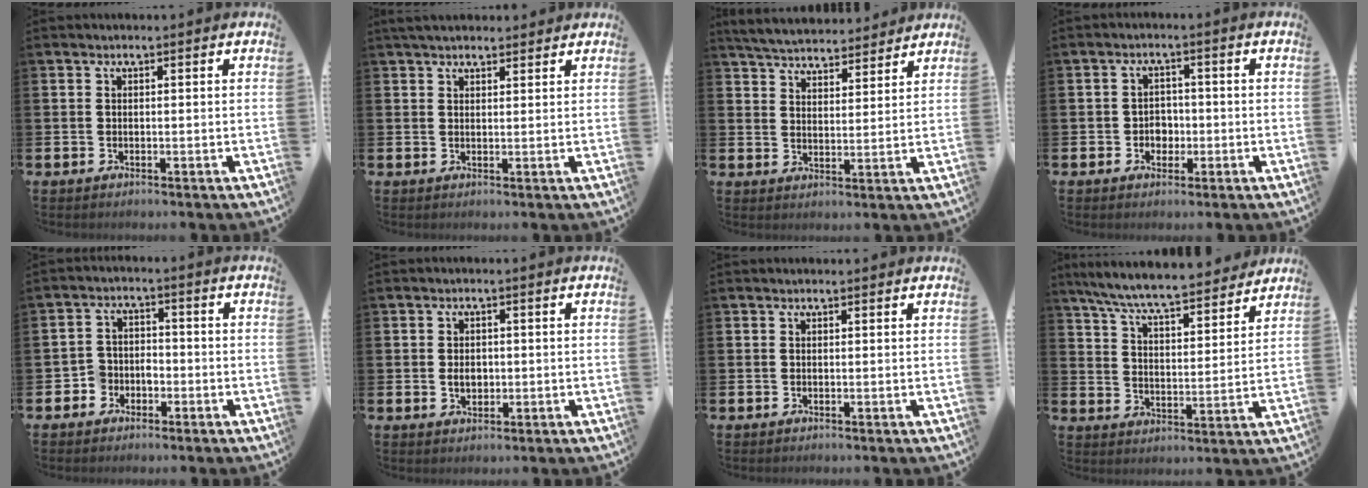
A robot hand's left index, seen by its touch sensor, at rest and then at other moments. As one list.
[{"total": 3.1, "force": [2.8, 1.0, 0.9], "torque": [-0.012, -0.006, 0.050]}, {"total": 5.4, "force": [5.3, 0.9, 0.5], "torque": [-0.033, -0.030, 0.096]}, {"total": 2.7, "force": [-0.7, 2.4, 1.0], "torque": [-0.011, 0.002, -0.021]}, {"total": 3.4, "force": [-2.2, 2.7, 0.1], "torque": [-0.015, 0.004, -0.050]}, {"total": 2.4, "force": [-0.1, 1.8, 1.6], "torque": [-0.018, 0.001, -0.007]}, {"total": 0.0}, {"total": 8.1, "force": [7.6, 0.4, 2.6], "torque": [-0.086, -0.050, 0.134]}]